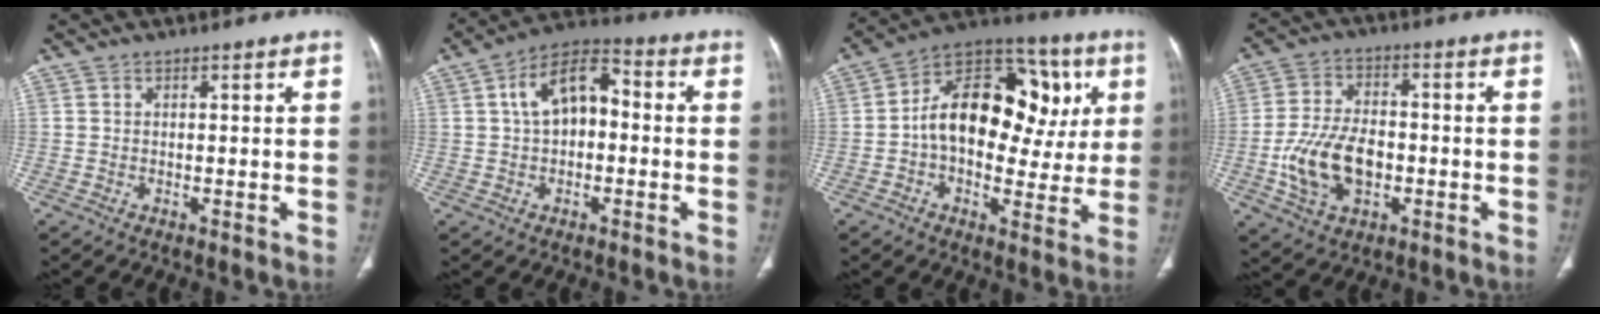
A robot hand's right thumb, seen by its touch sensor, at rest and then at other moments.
{"total": 10.5, "force": [0.8, 6.4, 8.4], "torque": [-0.127, 0.033, 0.001]}
{"total": 21.0, "force": [2.5, 13.3, 16.0], "torque": [-0.201, 0.031, 0.030]}
{"total": 12.6, "force": [-2.8, 8.0, 9.3], "torque": [-0.168, 0.016, -0.045]}